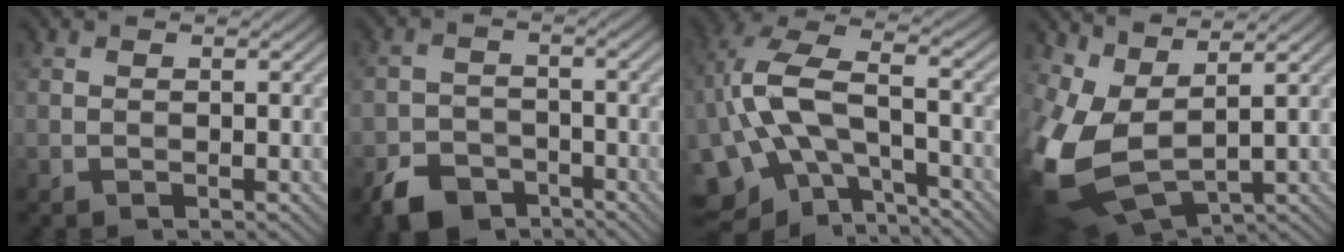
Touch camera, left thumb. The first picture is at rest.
{"total": 5.6, "force": [-3.9, 3.3, 2.3], "torque": [-0.045, -0.004, -0.078]}
{"total": 15.0, "force": [-4.2, 8.4, 11.7], "torque": [-0.262, -0.002, -0.077]}
{"total": 12.7, "force": [1.7, 7.2, 10.3], "torque": [-0.275, -0.022, 0.049]}